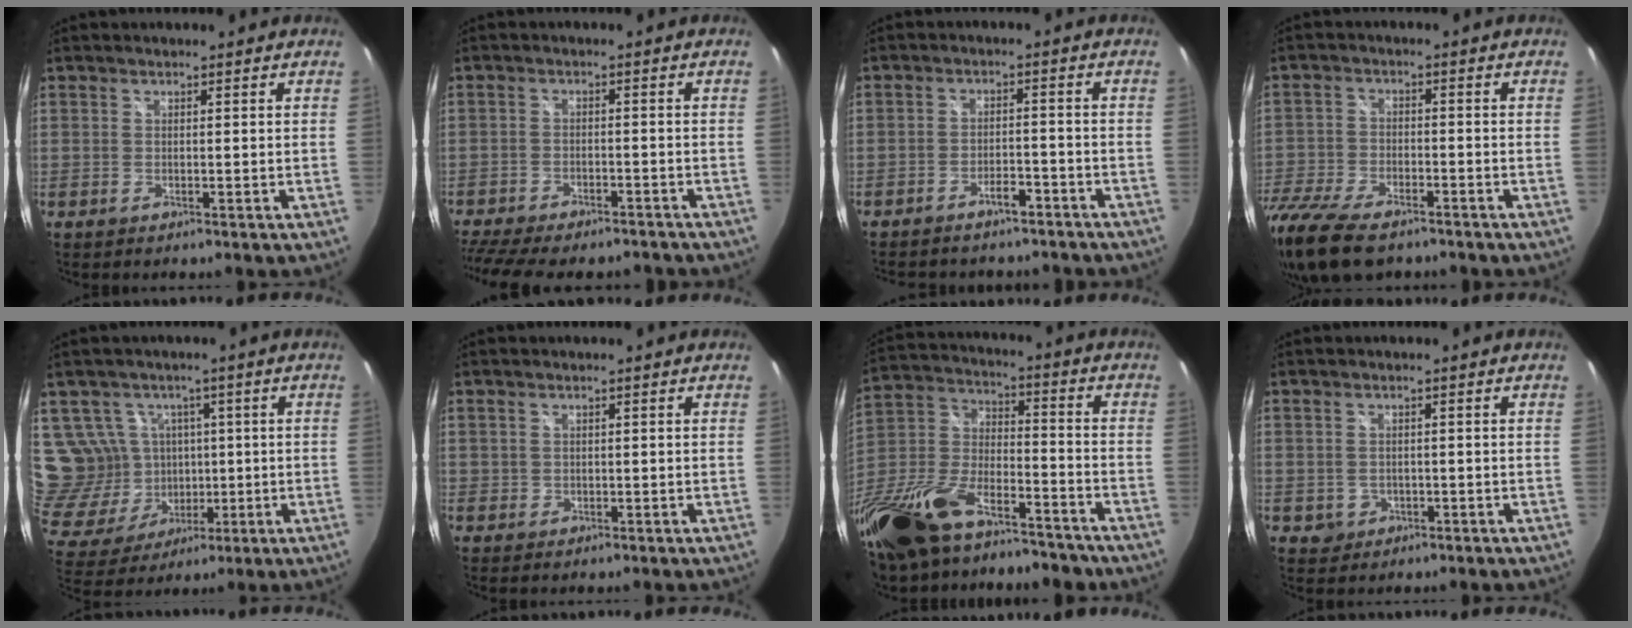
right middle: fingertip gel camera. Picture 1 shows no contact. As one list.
[{"total": 15.3, "force": [-12.9, 4.7, 6.9], "torque": [-0.160, -0.026, -0.192]}, {"total": 7.6, "force": [-6.5, 2.9, 2.7], "torque": [-0.064, 0.008, -0.085]}, {"total": 17.8, "force": [-13.0, 7.8, 9.3], "torque": [-0.238, -0.040, -0.237]}, {"total": 13.3, "force": [3.1, 11.6, 5.6], "torque": [-0.142, -0.002, 0.082]}, {"total": 0.7, "force": [0.1, 0.6, 0.0], "torque": [0.002, 0.001, 0.001]}, {"total": 26.8, "force": [-18.6, 12.1, 15.0], "torque": [-0.338, -0.016, -0.313]}, {"total": 2.5, "force": [-0.5, 2.3, 0.6], "torque": [-0.015, 0.000, -0.002]}]